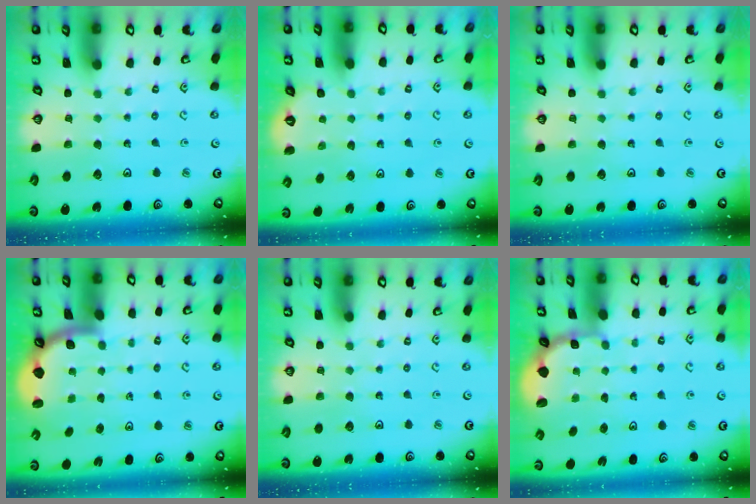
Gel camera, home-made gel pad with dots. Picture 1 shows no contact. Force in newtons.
{"total": 2.1, "press": 1.0, "slide": 1.8}
{"total": 0.0}
{"total": 1.8, "press": 1.8, "slide": 0.1}
{"total": 0.0}
{"total": 1.7, "press": 1.5, "slide": 0.7}